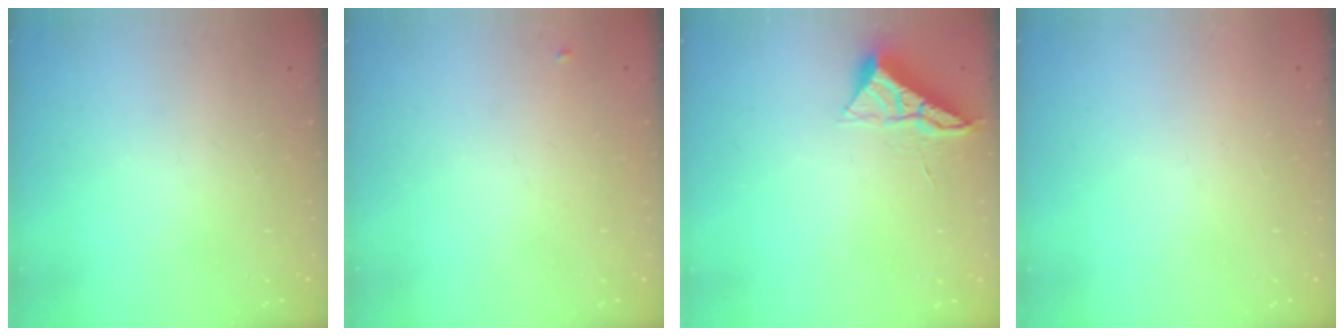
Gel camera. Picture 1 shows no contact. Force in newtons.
{"total": 3.9, "press": 3.8, "slide": 0.6}
{"total": 6.0, "press": 5.9, "slide": 0.6}
{"total": 1.5, "press": 1.5, "slide": 0.1}